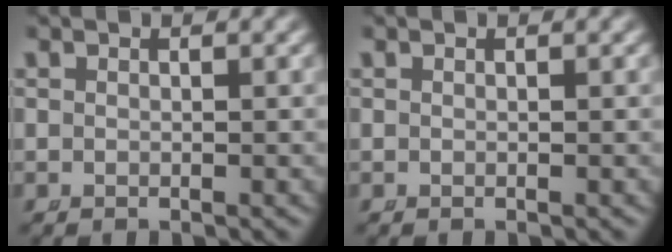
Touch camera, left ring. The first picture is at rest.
{"total": 0.0}